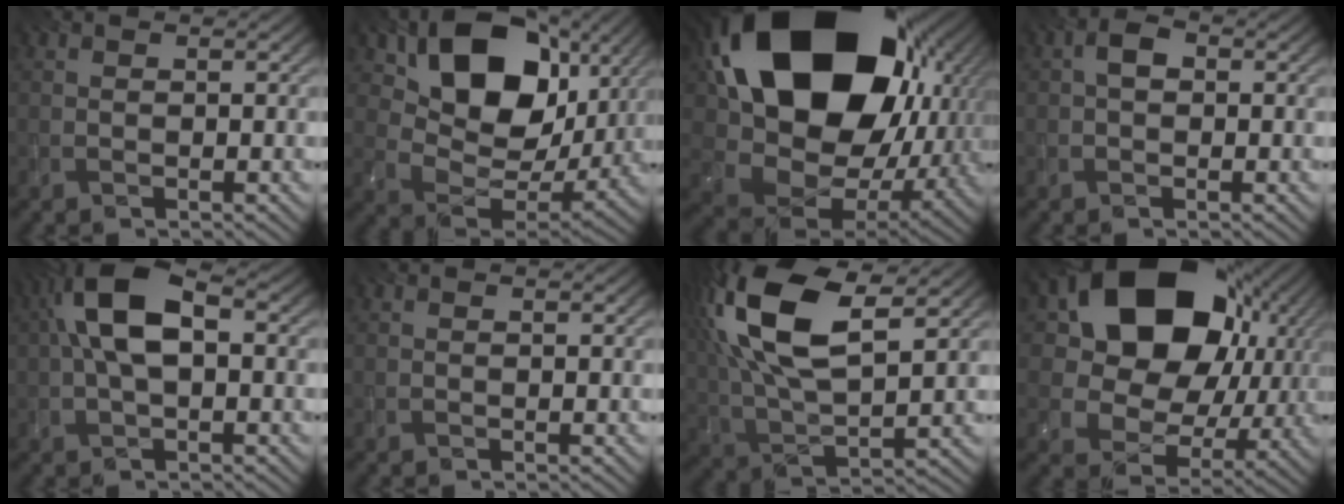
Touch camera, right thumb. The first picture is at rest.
{"total": 14.4, "force": [6.2, 9.7, 8.8], "torque": [-0.151, -0.006, 0.106]}
{"total": 22.8, "force": [7.2, 16.7, 13.7], "torque": [-0.297, -0.047, 0.173]}
{"total": 2.3, "force": [0.1, 1.6, 1.7], "torque": [-0.034, 0.005, -0.004]}
{"total": 9.1, "force": [1.3, 4.5, 7.8], "torque": [-0.171, 0.018, 0.016]}
{"total": 0.0}
{"total": 16.8, "force": [6.6, 7.6, 13.5], "torque": [-0.308, 0.031, 0.115]}
{"total": 17.3, "force": [5.8, 13.1, 9.6], "torque": [-0.177, 0.011, 0.116]}